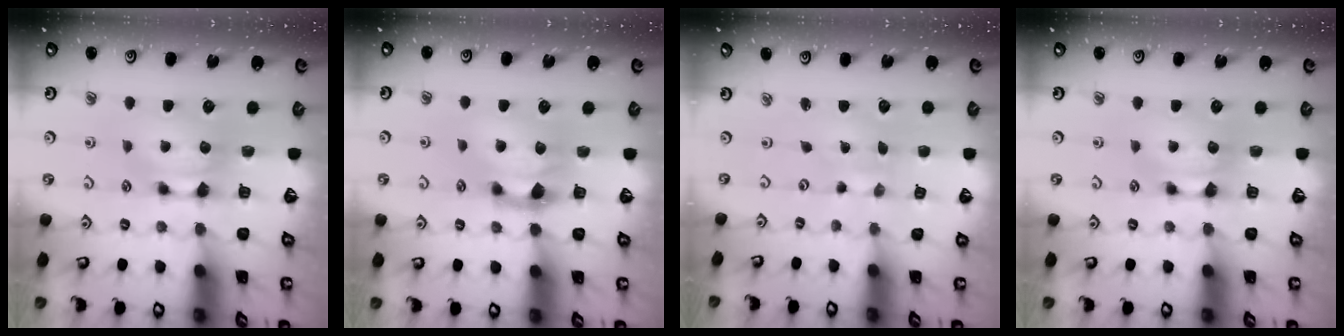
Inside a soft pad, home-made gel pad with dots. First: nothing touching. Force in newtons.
{"total": 2.0, "press": 1.2, "slide": 1.5}
{"total": 6.0, "press": 6.0, "slide": 0.5}
{"total": 0.0}